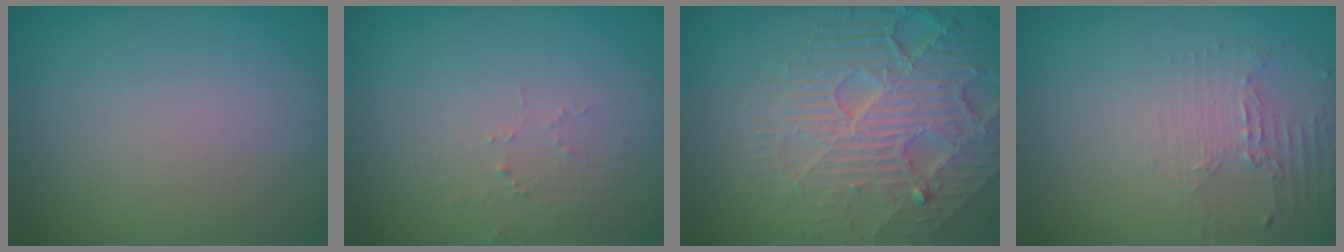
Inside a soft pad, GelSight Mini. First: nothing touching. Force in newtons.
{"total": 1.1, "press": 1.1, "slide": 0.1}
{"total": 8.7, "press": 5.9, "slide": 6.4}
{"total": 2.0, "press": 1.5, "slide": 1.4}